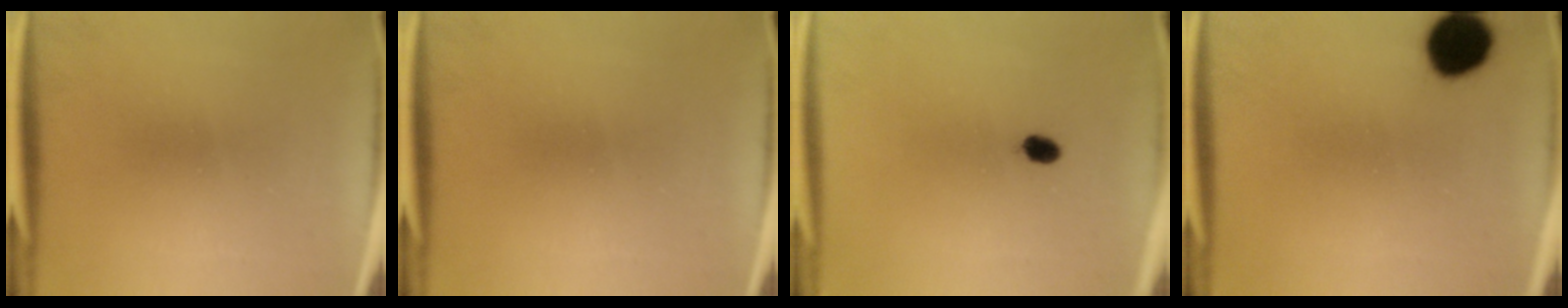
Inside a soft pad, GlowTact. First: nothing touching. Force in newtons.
{"total": 0.0}
{"total": 2.1}
{"total": 10.3}